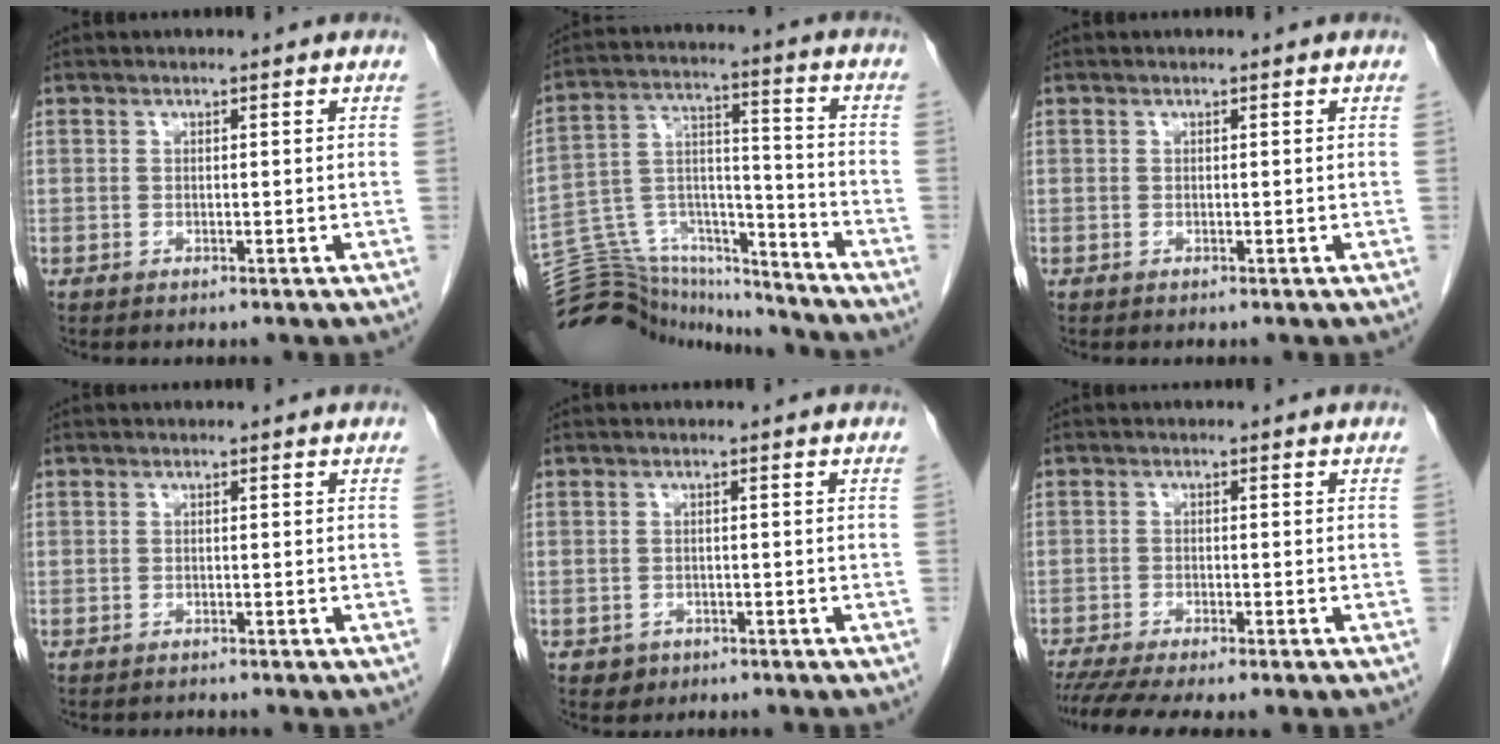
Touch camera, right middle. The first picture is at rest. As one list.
[{"total": 20.1, "force": [-19.5, 4.0, 2.9], "torque": [-0.073, 0.048, -0.307]}, {"total": 0.0}, {"total": 0.6, "force": [-0.6, 0.2, -0.2], "torque": [-0.006, -0.003, -0.013]}, {"total": 1.7, "force": [-0.9, 1.4, 0.2], "torque": [-0.002, 0.006, -0.010]}, {"total": 7.6, "force": [-6.2, 0.7, 4.3], "torque": [-0.063, -0.011, -0.097]}]